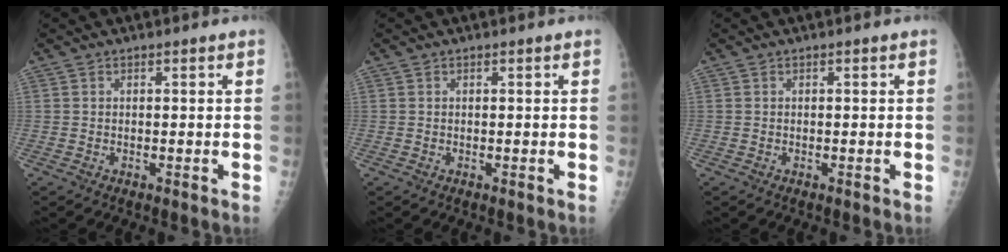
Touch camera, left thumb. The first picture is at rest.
{"total": 0.0}
{"total": 0.0}